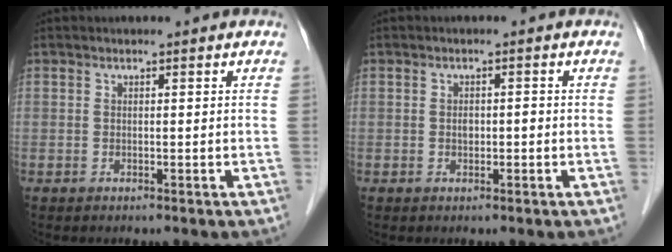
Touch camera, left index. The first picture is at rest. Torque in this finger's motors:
{"motor_torque": [0.00, 0.06, -0.01, 0.00]}